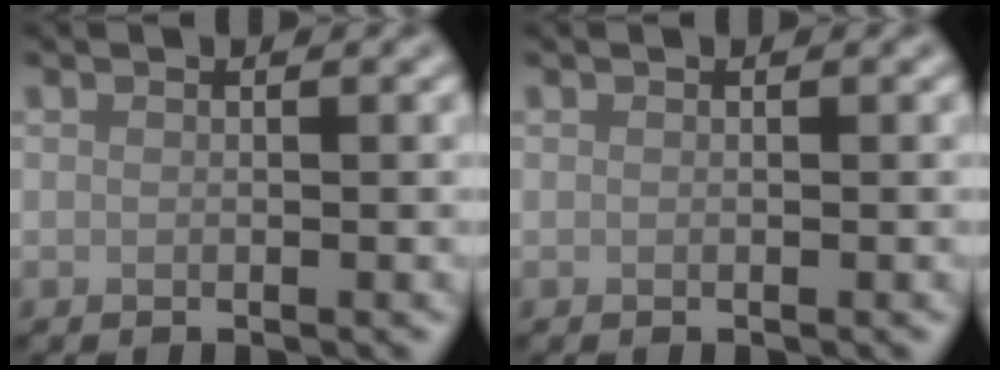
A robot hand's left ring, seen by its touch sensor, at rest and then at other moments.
{"total": 0.0}